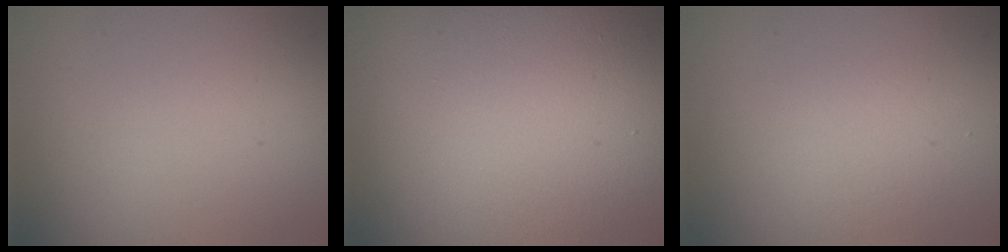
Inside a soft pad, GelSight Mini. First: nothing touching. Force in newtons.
{"total": 26.9, "press": 26.9, "slide": 1.3}
{"total": 2.0, "press": 2.0, "slide": 0.1}